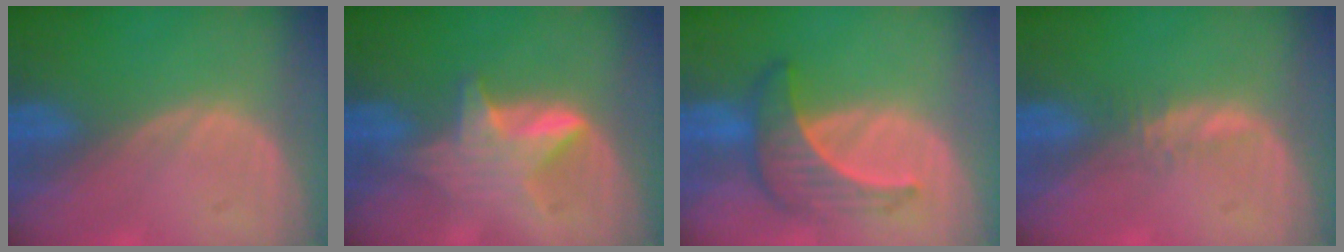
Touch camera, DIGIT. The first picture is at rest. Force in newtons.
{"total": 6.1, "press": 5.7, "slide": 2.1}
{"total": 6.5, "press": 6.4, "slide": 1.5}
{"total": 1.3, "press": 1.2, "slide": 0.5}